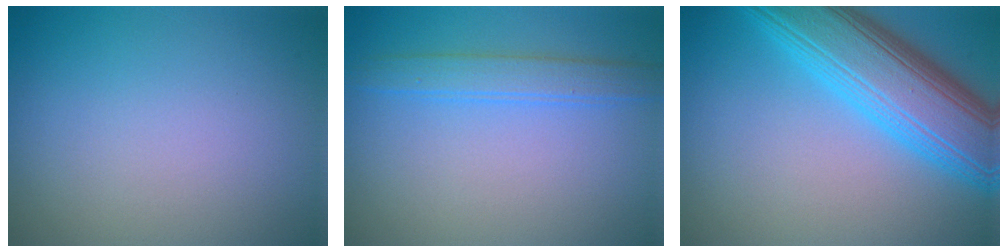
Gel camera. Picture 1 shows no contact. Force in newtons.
{"total": 2.5, "press": 2.5, "slide": 0.2}
{"total": 9.7, "press": 9.7, "slide": 0.2}